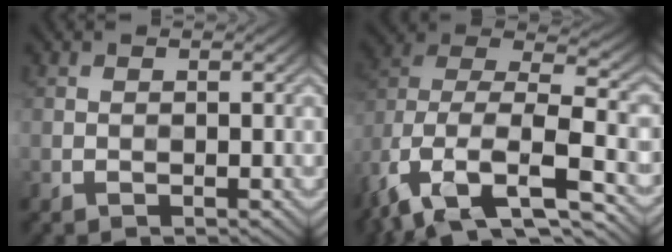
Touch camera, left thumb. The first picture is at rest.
{"total": 16.4, "force": [-7.7, 9.1, 11.3], "torque": [-0.276, -0.017, -0.096]}